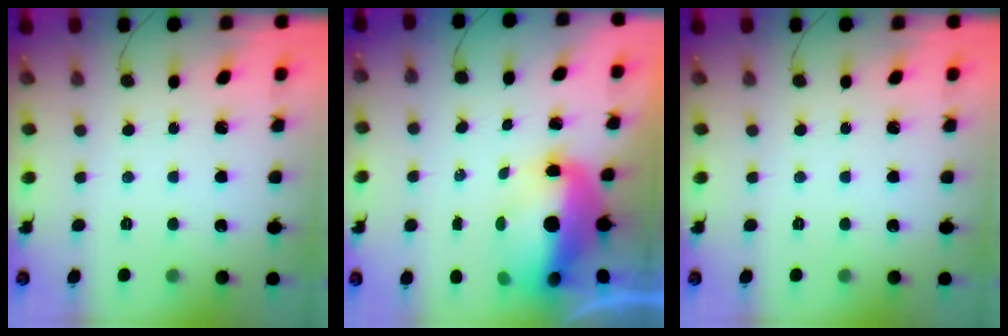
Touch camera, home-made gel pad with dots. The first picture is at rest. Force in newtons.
{"total": 10.8, "press": 10.3, "slide": 3.4}
{"total": 0.0}